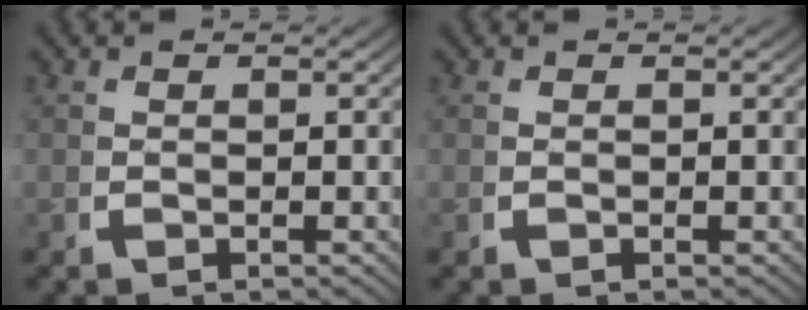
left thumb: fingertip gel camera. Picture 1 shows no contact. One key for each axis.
{"total": 0.0}